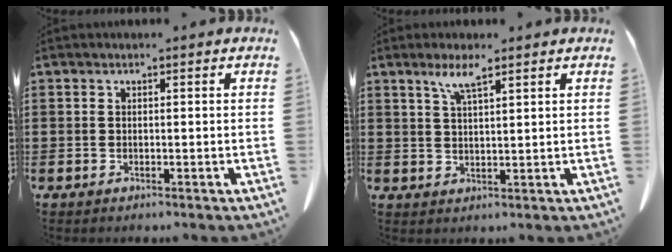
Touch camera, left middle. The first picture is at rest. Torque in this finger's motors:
{"motor_torque": [2.02, 0.12, 0.12, 0.05]}